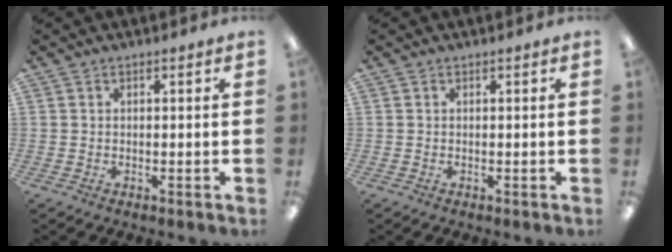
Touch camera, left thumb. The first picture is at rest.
{"total": 0.0}